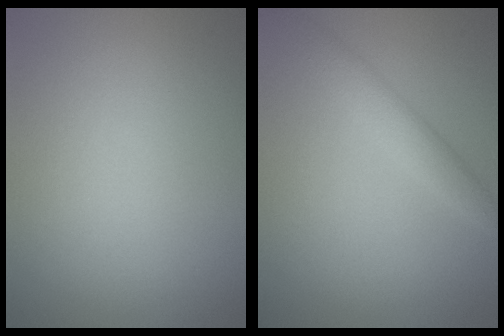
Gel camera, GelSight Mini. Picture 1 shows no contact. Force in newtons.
{"total": 2.6, "press": 2.6, "slide": 0.1}